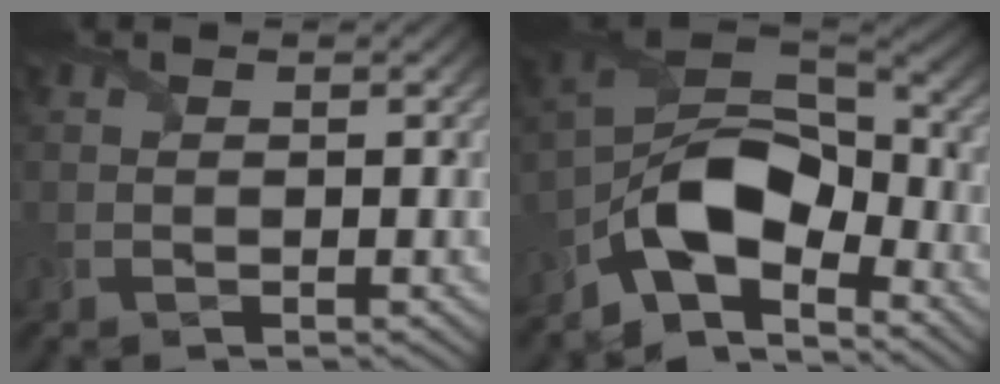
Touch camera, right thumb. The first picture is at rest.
{"total": 12.2, "force": [-6.6, 6.4, 8.0], "torque": [-0.157, -0.007, -0.142]}